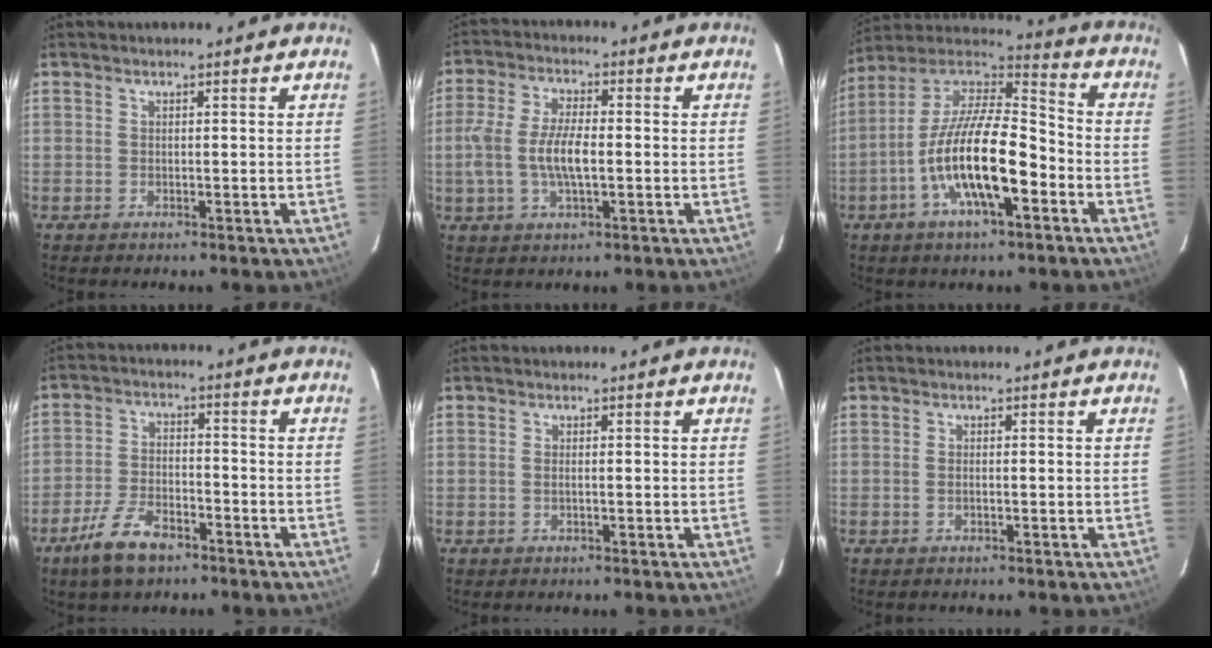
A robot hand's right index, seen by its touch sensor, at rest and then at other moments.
{"total": 8.4, "force": [-1.2, 3.1, 7.7], "torque": [-0.159, 0.003, -0.024]}
{"total": 18.3, "force": [-6.7, 5.9, 16.0], "torque": [-0.304, -0.007, -0.131]}
{"total": 9.1, "force": [-6.1, 4.0, 5.4], "torque": [-0.128, -0.002, -0.114]}
{"total": 0.6, "force": [-0.1, -0.1, 0.6], "torque": [-0.012, 0.000, -0.003]}
{"total": 0.6, "force": [-0.2, 0.1, 0.5], "torque": [-0.012, 0.001, -0.005]}